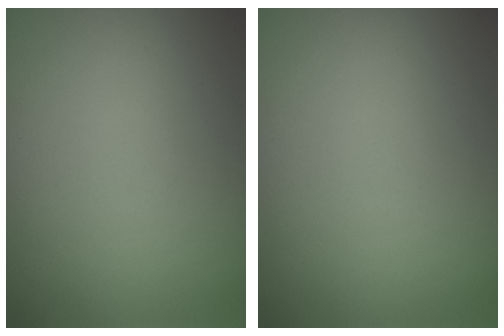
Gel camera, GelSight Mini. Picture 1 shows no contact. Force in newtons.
{"total": 0.0}